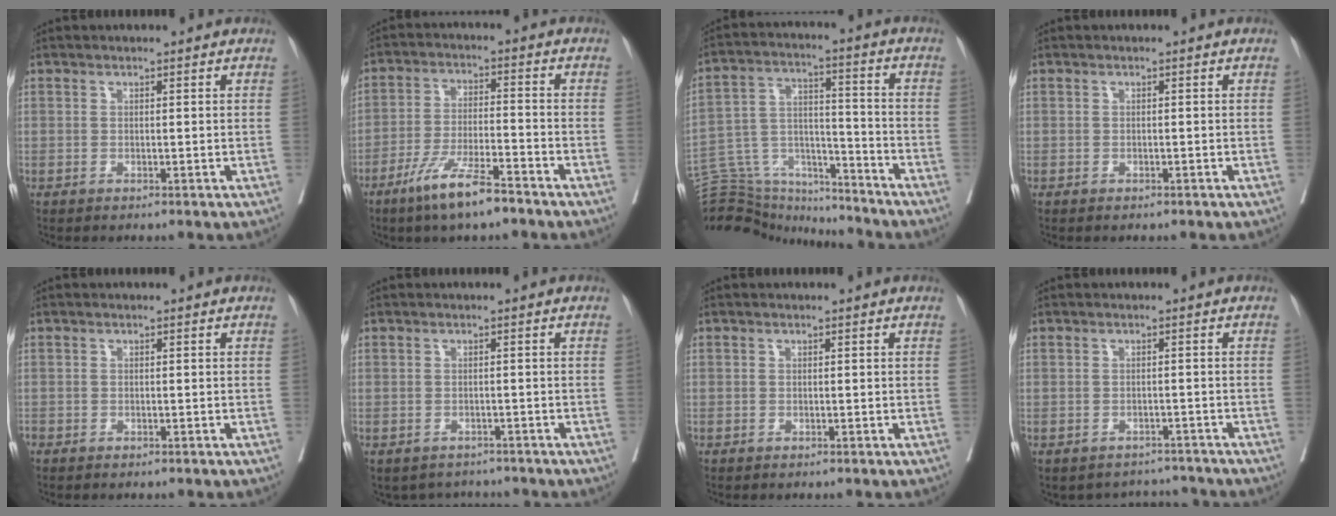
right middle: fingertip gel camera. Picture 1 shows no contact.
{"total": 9.2, "force": [-6.4, 1.0, 6.5], "torque": [-0.128, -0.018, -0.117]}
{"total": 18.1, "force": [-17.2, 4.3, 3.7], "torque": [-0.088, 0.039, -0.276]}
{"total": 0.9, "force": [-0.7, 0.5, 0.3], "torque": [-0.006, 0.000, -0.008]}
{"total": 0.6, "force": [-0.4, 0.4, 0.1], "torque": [-0.006, 0.002, -0.009]}
{"total": 4.1, "force": [-3.6, 1.9, -0.1], "torque": [0.007, 0.009, -0.048]}
{"total": 0.7, "force": [-0.1, 0.7, -0.1], "torque": [0.005, 0.006, -0.006]}
{"total": 4.6, "force": [-4.2, 1.6, -0.9], "torque": [0.018, 0.022, -0.052]}